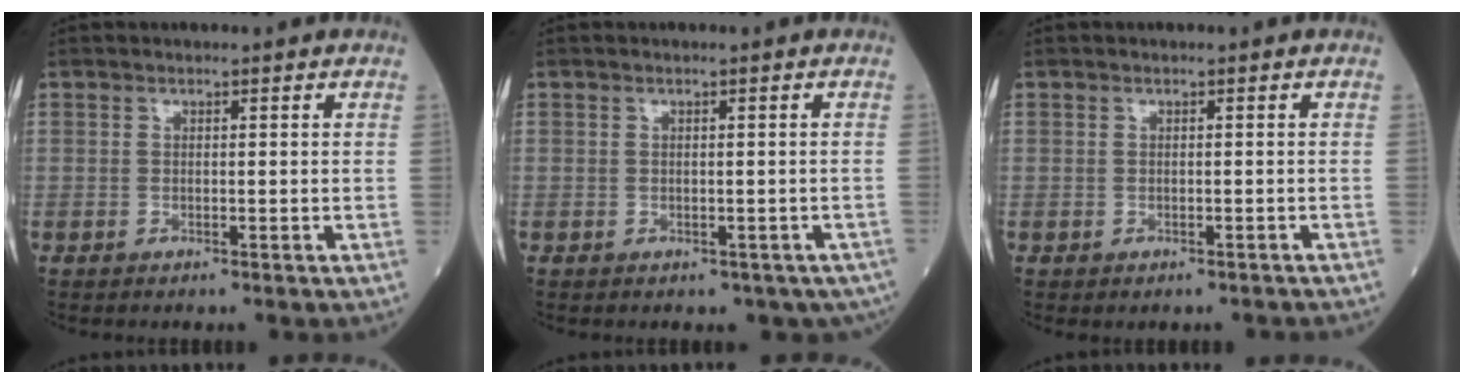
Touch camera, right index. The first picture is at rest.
{"total": 3.8, "force": [-2.1, 2.8, 1.4], "torque": [0.000, 0.004, -0.021]}
{"total": 1.3, "force": [-0.9, 0.8, 0.1], "torque": [-0.002, 0.001, -0.011]}